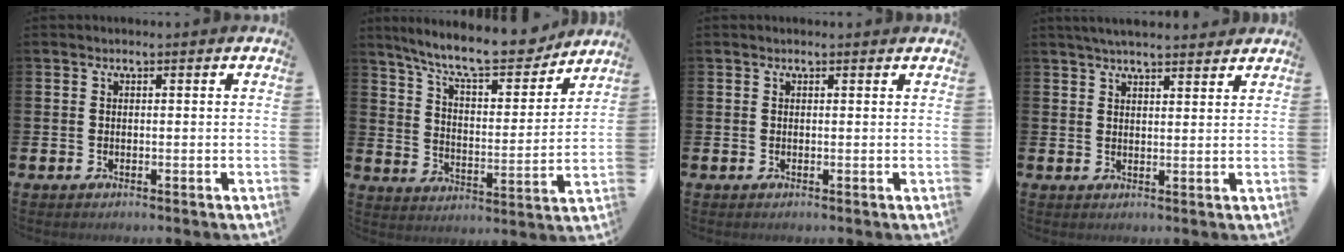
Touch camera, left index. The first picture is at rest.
{"total": 11.3, "force": [10.2, 2.0, 4.4], "torque": [-0.110, -0.067, 0.176]}
{"total": 0.0}
{"total": 3.9, "force": [3.7, 0.4, 1.1], "torque": [-0.024, -0.013, 0.067]}